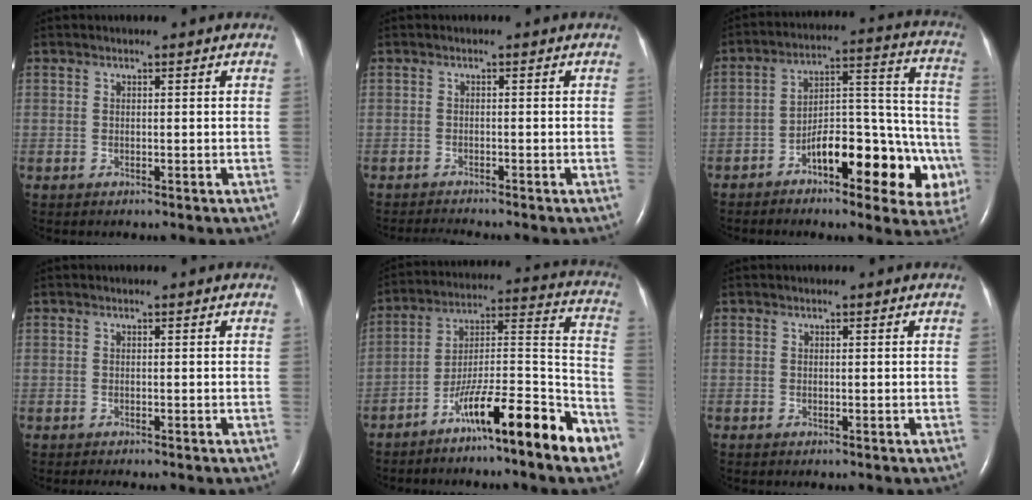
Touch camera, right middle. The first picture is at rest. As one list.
[{"total": 2.2, "force": [-2.0, -0.9, 0.0], "torque": [-0.009, -0.014, -0.037]}, {"total": 17.4, "force": [-7.7, 5.9, 14.4], "torque": [-0.166, 0.046, -0.102]}, {"total": 1.0, "force": [-0.8, 0.0, 0.5], "torque": [-0.008, -0.002, -0.010]}, {"total": 16.5, "force": [-10.5, 0.8, 12.8], "torque": [-0.197, 0.012, -0.174]}, {"total": 0.0}]